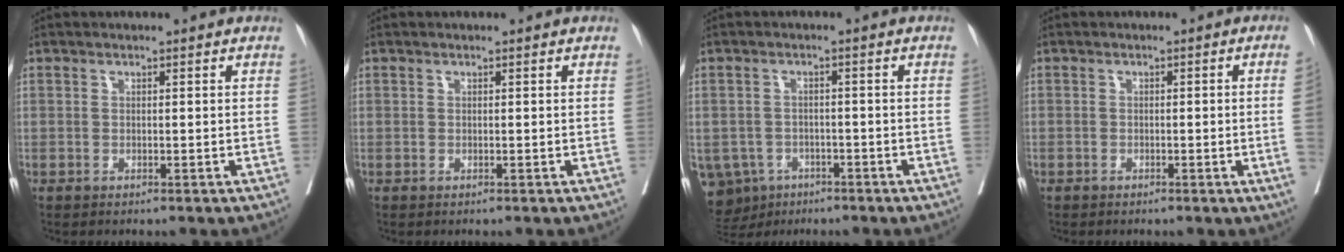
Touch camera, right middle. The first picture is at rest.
{"total": 0.0}
{"total": 9.6, "force": [-5.4, 7.5, 2.2], "torque": [-0.066, -0.001, -0.074]}
{"total": 2.8, "force": [-0.7, -0.7, 2.6], "torque": [-0.034, -0.001, -0.011]}